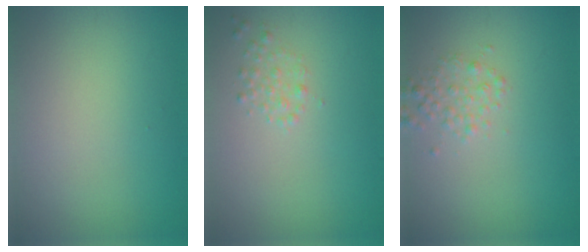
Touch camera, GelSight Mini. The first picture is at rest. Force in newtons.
{"total": 1.1, "press": 1.1, "slide": 0.0}
{"total": 1.7, "press": 1.7, "slide": 0.0}